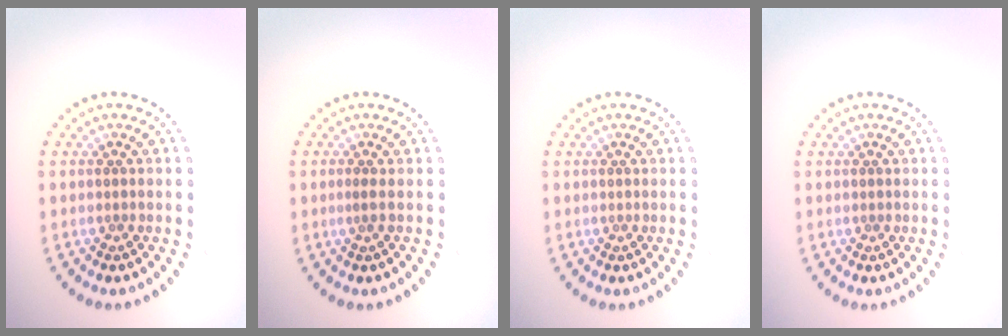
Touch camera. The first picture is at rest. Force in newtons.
{"total": 0.7, "press": 0.3, "slide": 0.6}
{"total": 0.0}
{"total": 0.0}